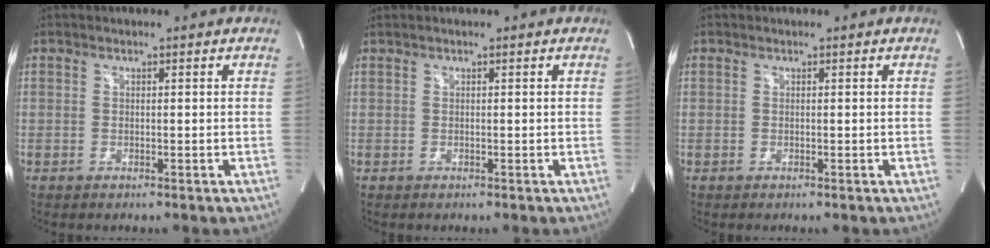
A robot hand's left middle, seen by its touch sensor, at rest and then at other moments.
{"total": 0.0}
{"total": 0.0}